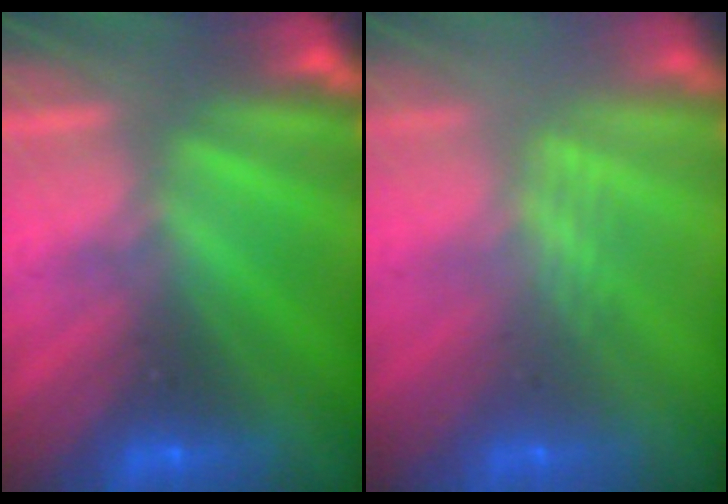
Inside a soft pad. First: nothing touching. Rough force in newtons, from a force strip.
{"total": 2.4}